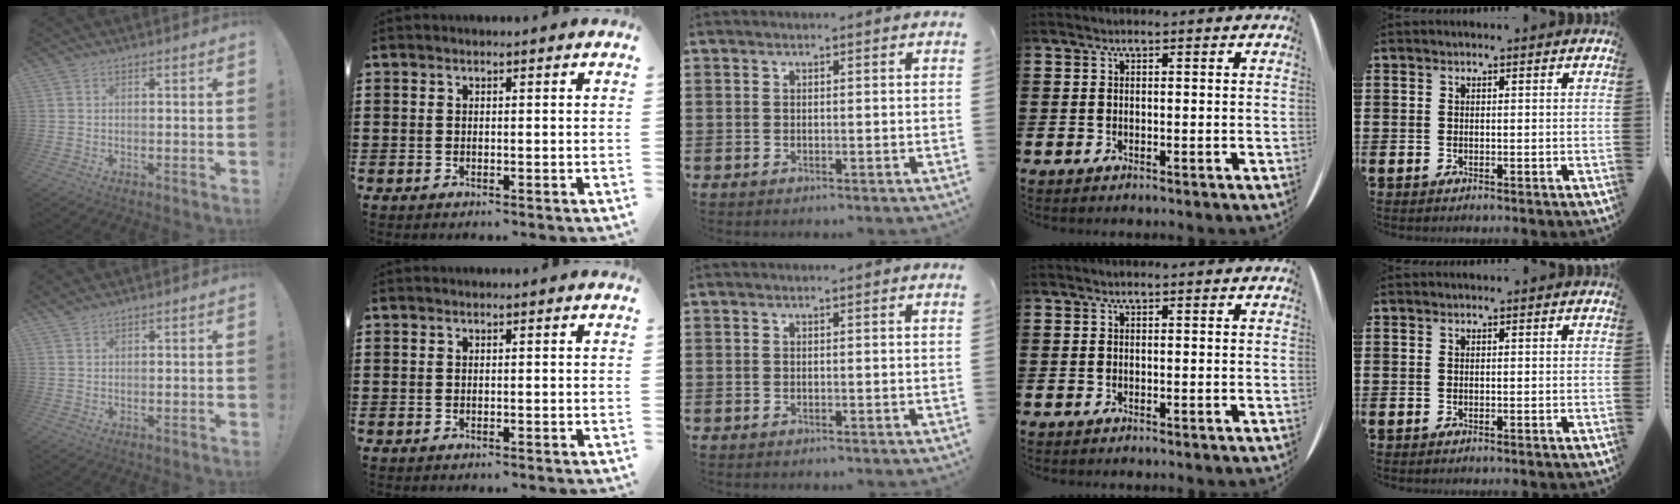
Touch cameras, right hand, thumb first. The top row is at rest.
{"thumb": {"total": 1.0, "force": [1.0, 0.2, 0.3], "torque": [-0.010, 0.000, 0.020]}}